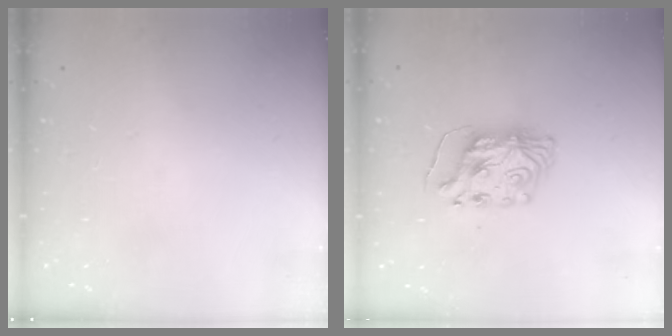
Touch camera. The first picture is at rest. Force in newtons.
{"total": 9.3, "press": 9.3, "slide": 0.9}